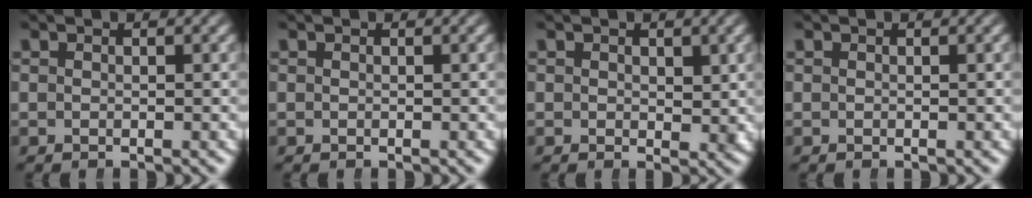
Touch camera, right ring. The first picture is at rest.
{"total": 0.0}
{"total": 1.1, "force": [0.5, 0.8, 0.6], "torque": [-0.004, -0.012, 0.017]}
{"total": 0.0}